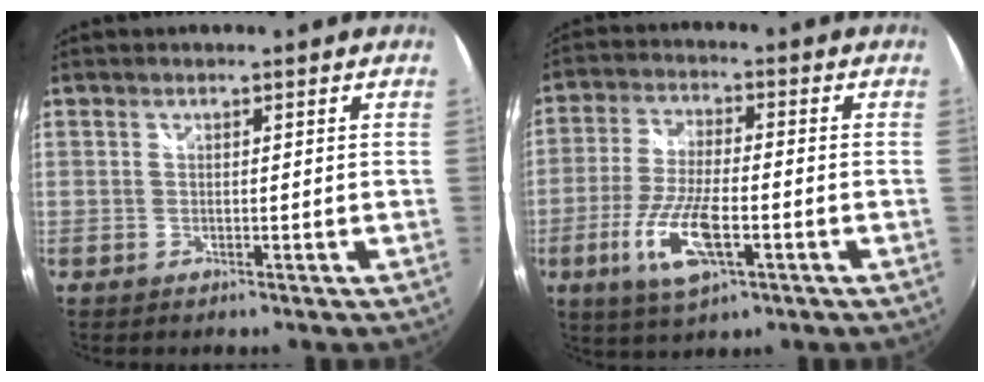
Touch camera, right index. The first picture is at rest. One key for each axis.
{"total": 11.7, "fx": -4.3, "fy": 3.6, "fz": 10.2, "tx": -0.215, "ty": -0.014, "tz": -0.082}